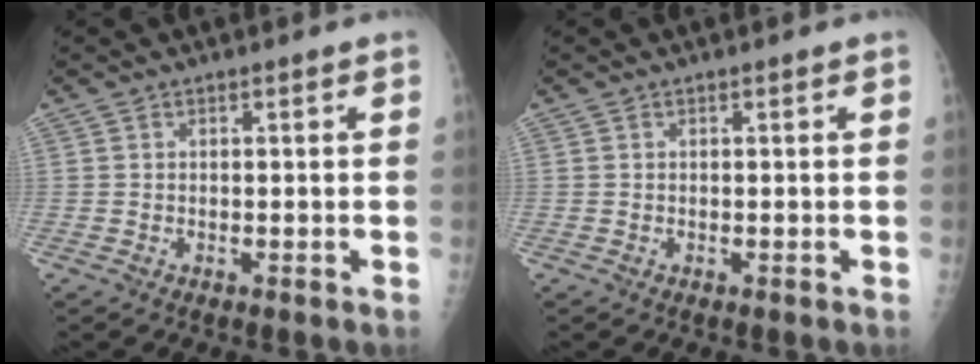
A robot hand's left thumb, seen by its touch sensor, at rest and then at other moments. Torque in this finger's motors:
{"motor_torque": [-0.05, 0.05, -0.02, 0.01, 0.00]}